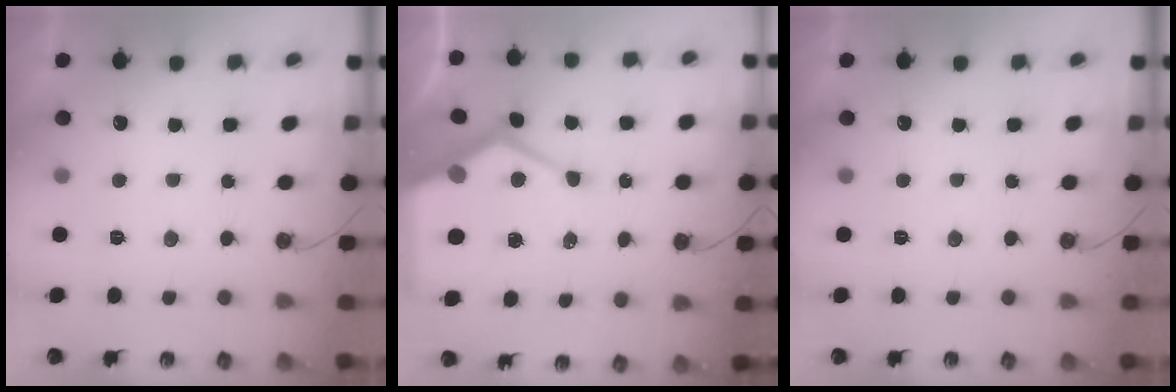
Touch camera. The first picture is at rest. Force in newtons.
{"total": 18.4, "press": 18.3, "slide": 2.1}
{"total": 0.0}